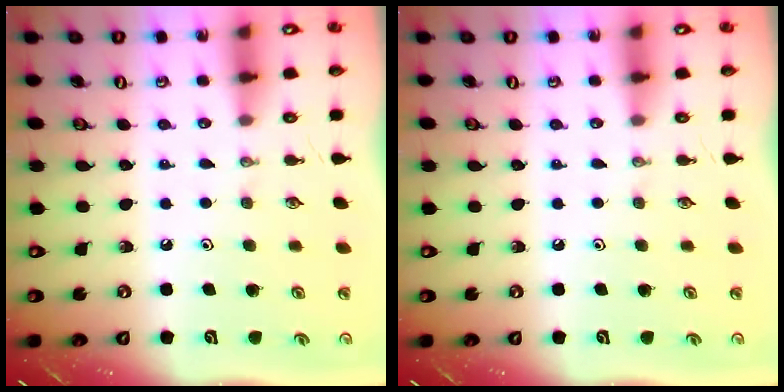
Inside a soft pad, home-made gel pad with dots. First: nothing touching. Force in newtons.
{"total": 0.0}